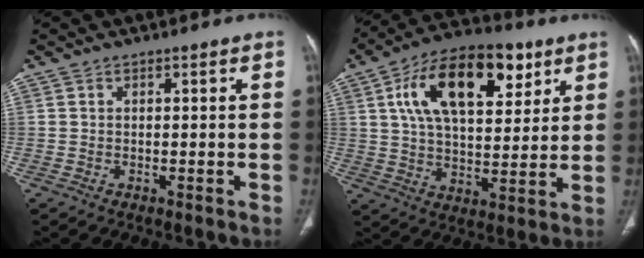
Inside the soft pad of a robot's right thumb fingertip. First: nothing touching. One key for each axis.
{"total": 21.1, "fx": 8.6, "fy": 10.8, "fz": 15.9, "tx": -0.236, "ty": -0.008, "tz": 0.140}